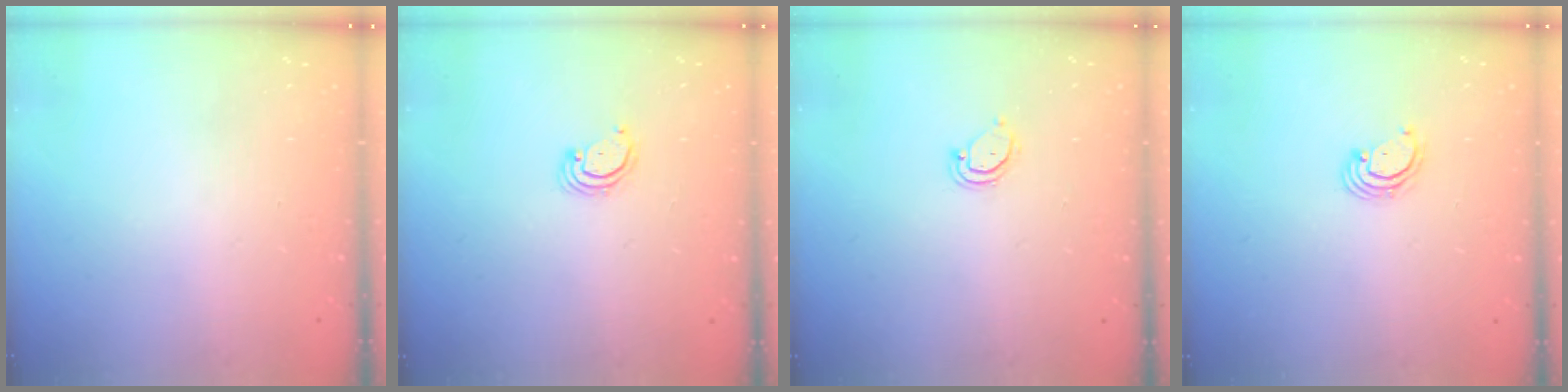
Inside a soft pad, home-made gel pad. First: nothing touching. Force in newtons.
{"total": 2.8, "press": 2.8, "slide": 0.2}
{"total": 3.4, "press": 3.4, "slide": 0.6}
{"total": 2.6, "press": 2.6, "slide": 0.3}